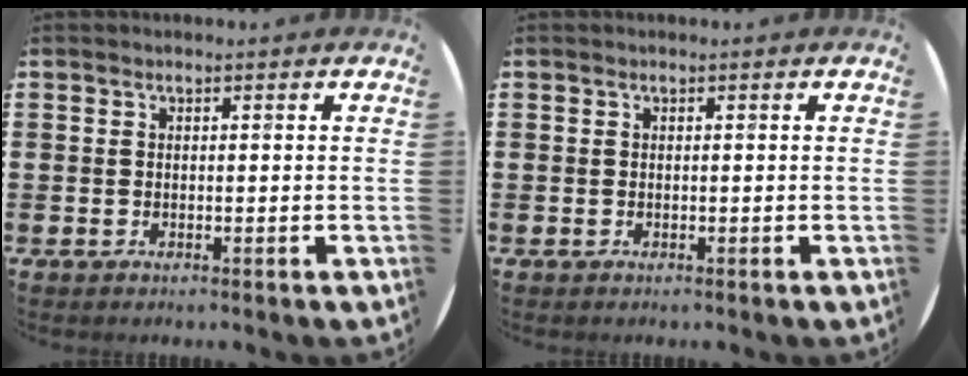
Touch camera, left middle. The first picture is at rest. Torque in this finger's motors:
{"motor_torque": [0.13, -0.03, -0.02, -0.01]}